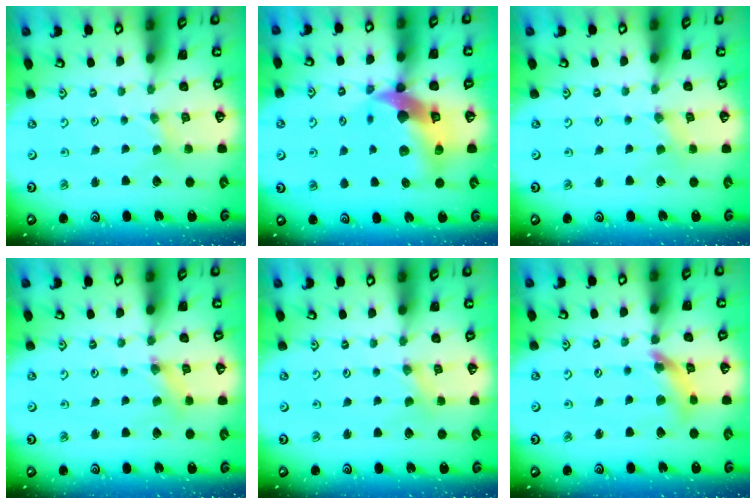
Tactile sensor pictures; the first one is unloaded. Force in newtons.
{"total": 14.1, "press": 14.0, "slide": 2.1}
{"total": 0.0}
{"total": 1.3, "press": 1.2, "slide": 0.2}
{"total": 0.0}
{"total": 9.9, "press": 9.9, "slide": 1.2}